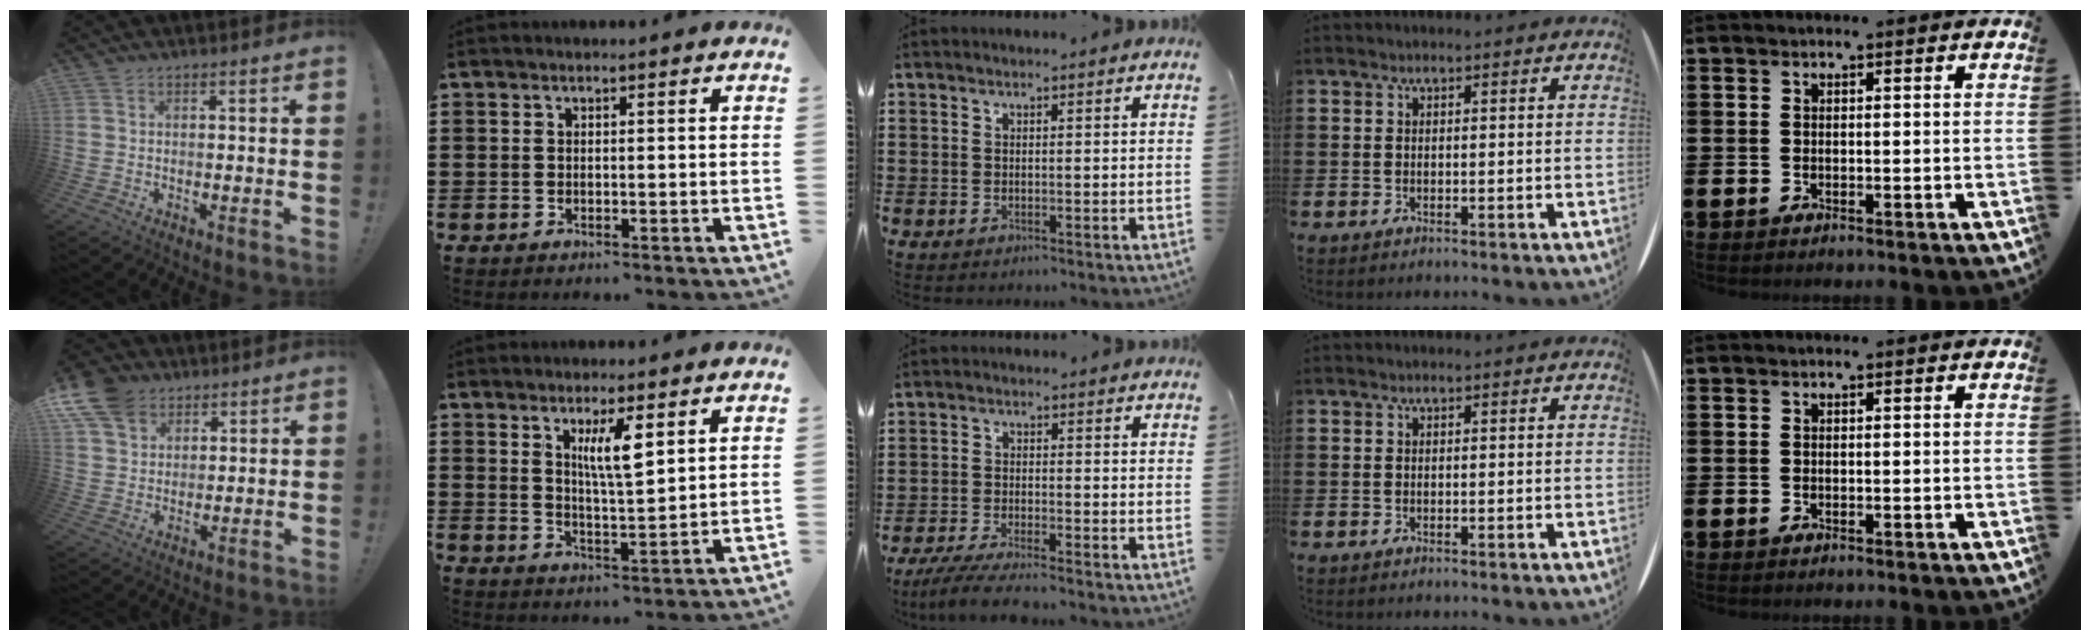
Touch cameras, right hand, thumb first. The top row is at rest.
{"thumb": {"total": 10.9, "force": [6.6, 7.7, 4.2], "torque": [-0.085, -0.033, 0.129]}, "index": {"total": 5.7, "force": [2.7, 1.3, 4.8], "torque": [-0.094, 0.002, 0.042]}, "middle": {"total": 4.5, "force": [-4.0, -0.1, 2.0], "torque": [-0.055, -0.019, -0.081]}}